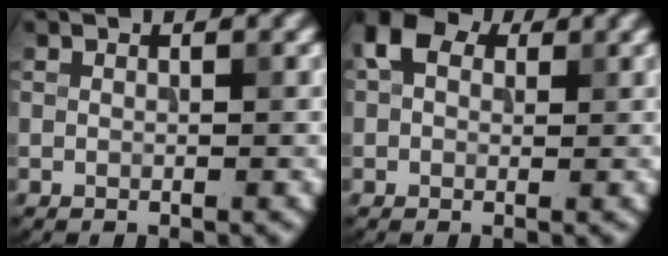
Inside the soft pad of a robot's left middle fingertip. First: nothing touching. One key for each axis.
{"total": 3.8, "fx": 1.4, "fy": 2.6, "fz": 2.2, "tx": -0.043, "ty": 0.009, "tz": 0.012}